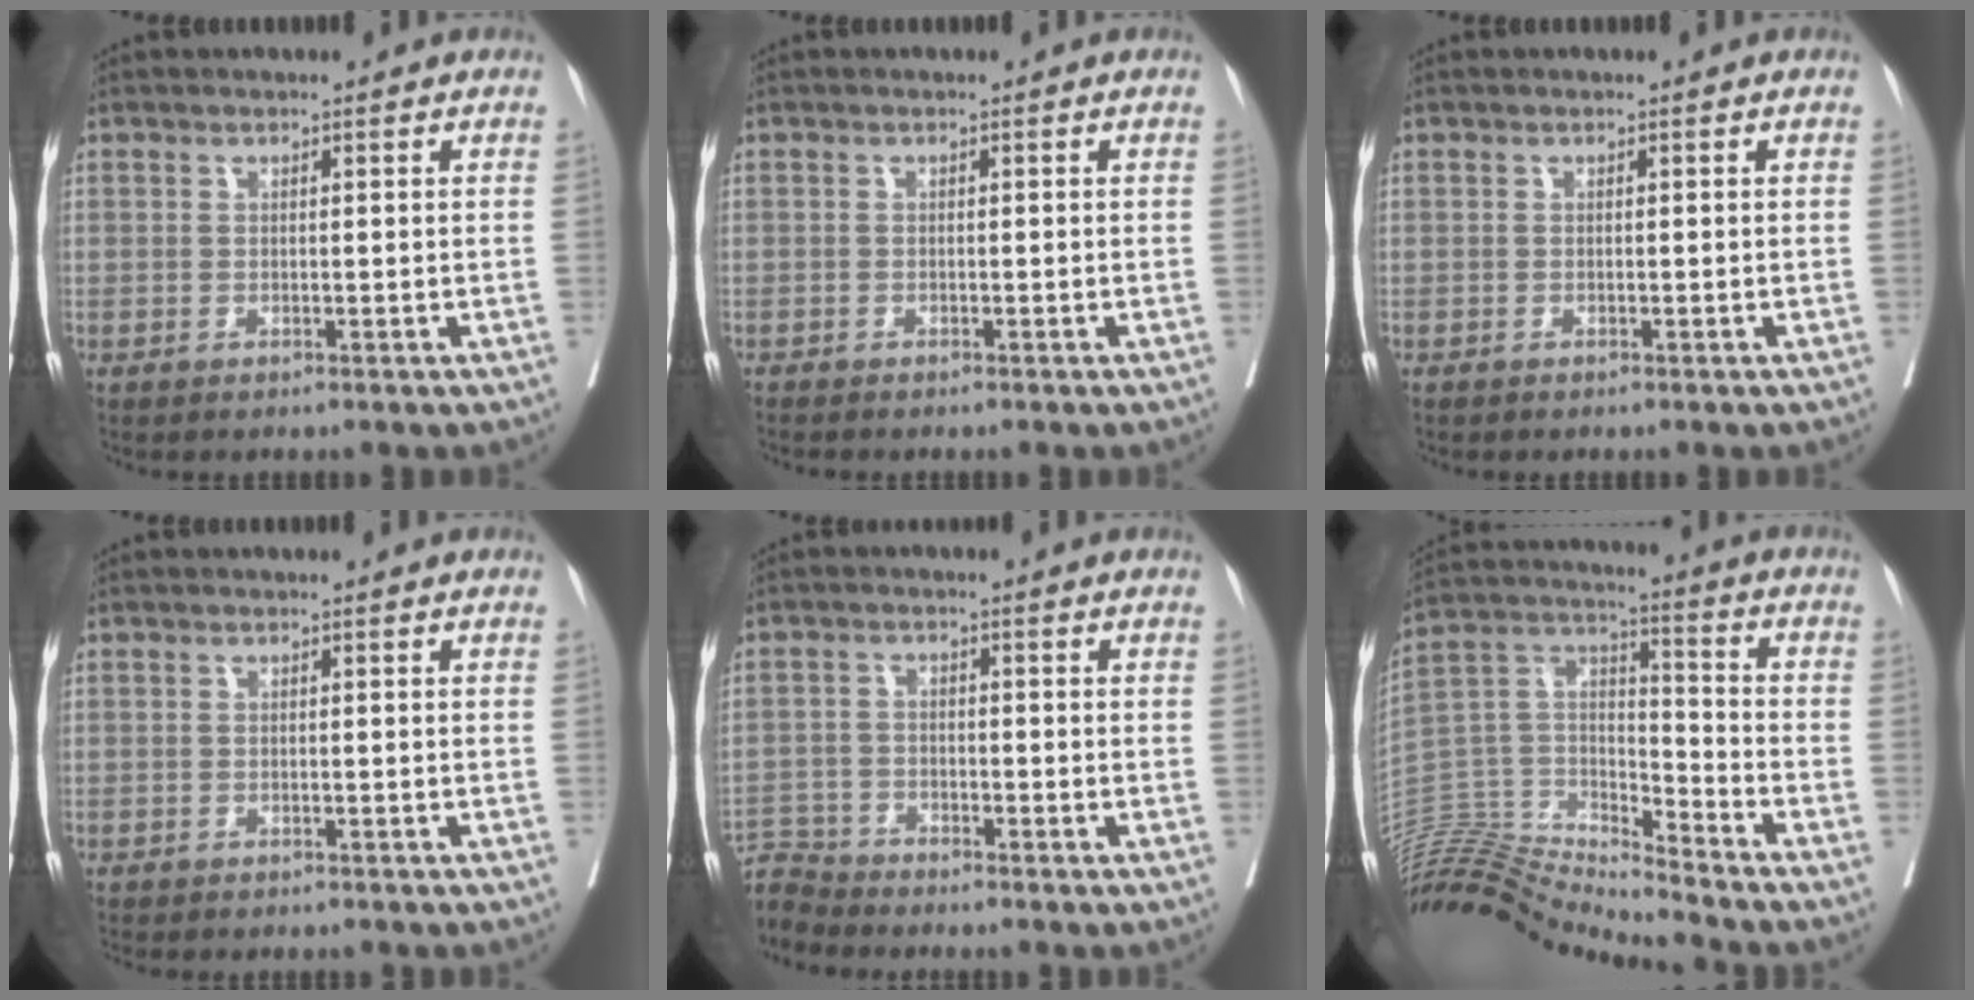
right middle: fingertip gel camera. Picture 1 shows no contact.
{"total": 0.8, "force": [-0.8, -0.1, 0.2], "torque": [-0.004, 0.000, -0.016]}
{"total": 0.0}
{"total": 5.4, "force": [-4.8, 1.2, 2.1], "torque": [-0.025, -0.006, -0.062]}
{"total": 5.0, "force": [-4.8, -0.3, -1.2], "torque": [0.026, -0.003, -0.094]}
{"total": 17.3, "force": [-16.9, -0.5, 3.4], "torque": [-0.056, 0.047, -0.315]}